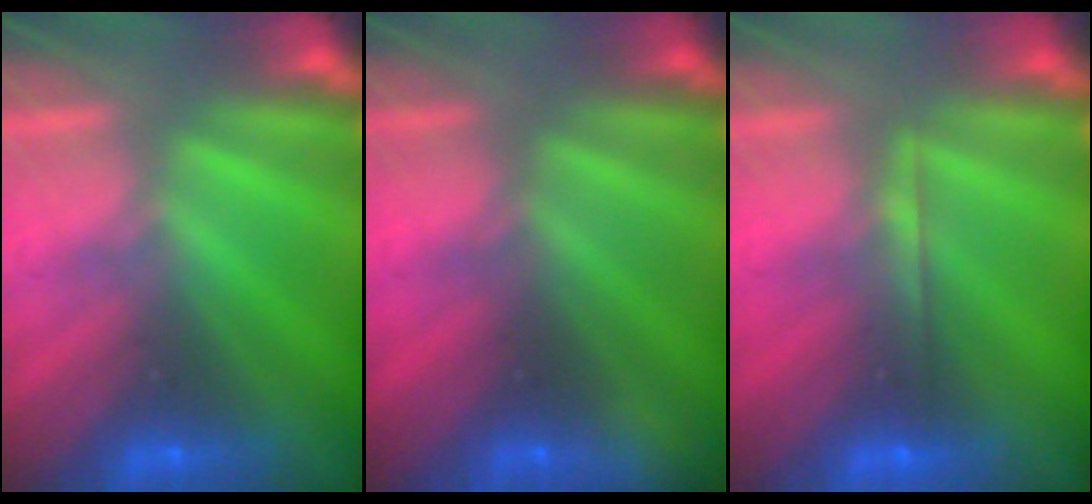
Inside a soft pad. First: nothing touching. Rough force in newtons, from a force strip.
{"total": 2.3}
{"total": 1.8}